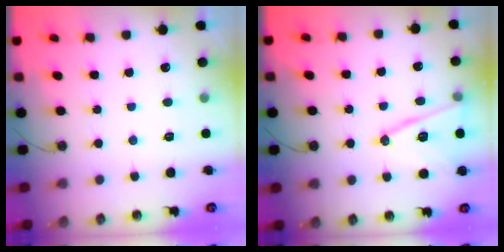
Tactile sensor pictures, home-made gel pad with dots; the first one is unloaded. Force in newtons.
{"total": 13.7, "press": 13.3, "slide": 3.3}